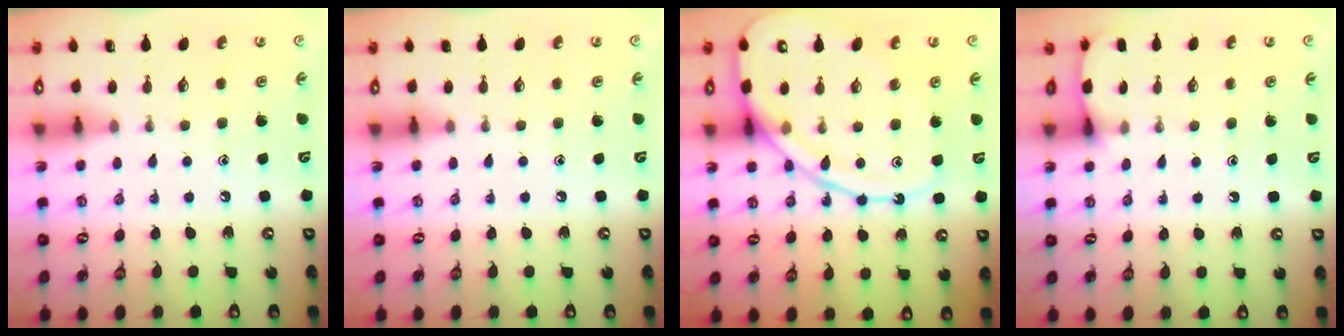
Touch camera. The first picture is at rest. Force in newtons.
{"total": 0.0}
{"total": 14.3, "press": 14.3, "slide": 1.3}
{"total": 3.5, "press": 3.5, "slide": 0.5}